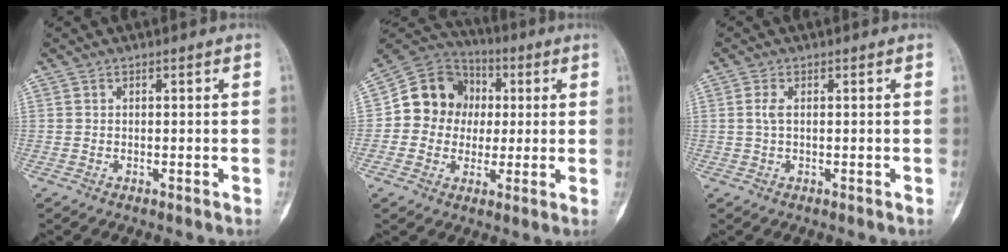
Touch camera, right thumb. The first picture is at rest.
{"total": 13.2, "force": [0.8, 12.0, 5.4], "torque": [-0.053, 0.024, 0.007]}
{"total": 1.7, "force": [0.3, 0.6, 1.5], "torque": [-0.042, 0.003, 0.008]}